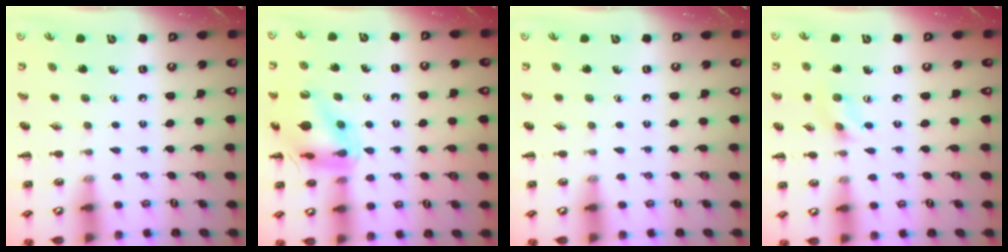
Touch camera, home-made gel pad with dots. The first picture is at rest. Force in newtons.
{"total": 14.9, "press": 14.8, "slide": 1.7}
{"total": 0.0}
{"total": 2.7, "press": 2.6, "slide": 0.8}